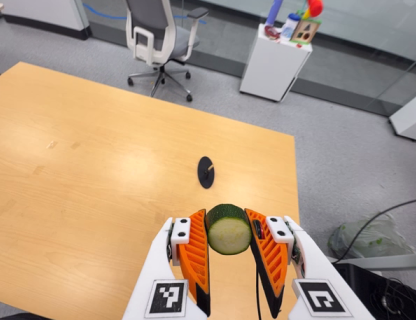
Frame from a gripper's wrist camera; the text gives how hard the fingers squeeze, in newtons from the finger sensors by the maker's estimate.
{"total": 13.0, "left": 14.1, "right": 11.9}